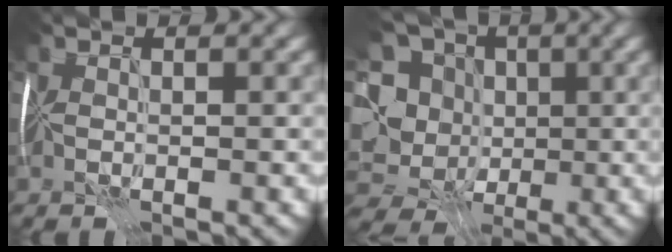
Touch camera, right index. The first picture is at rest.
{"total": 13.0, "force": [-1.0, 11.2, 6.5], "torque": [-0.151, 0.015, -0.027]}